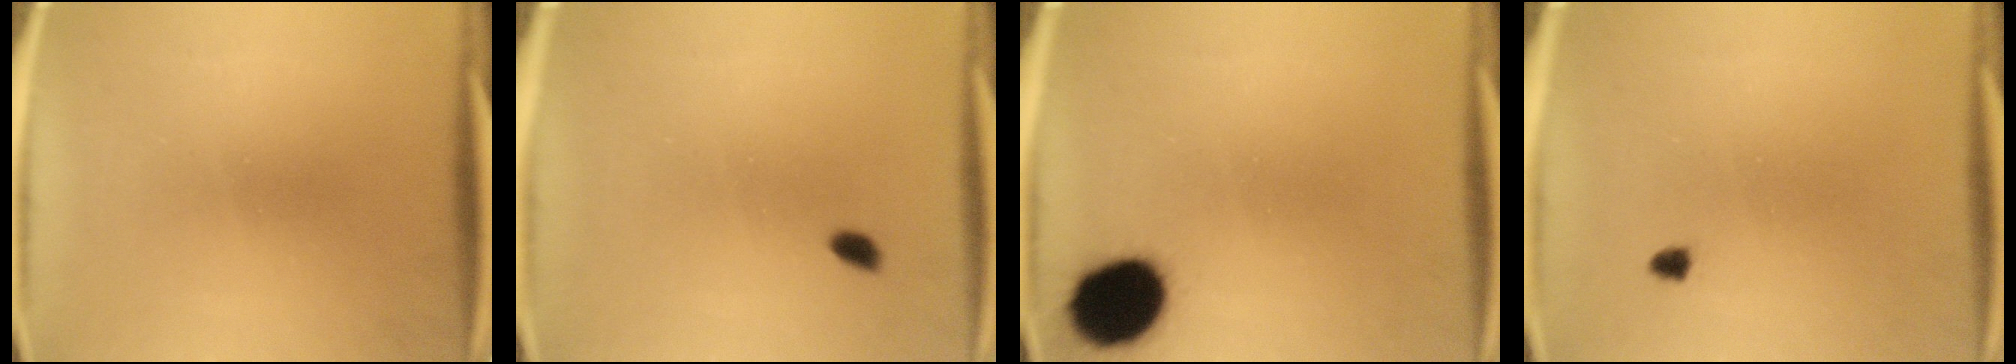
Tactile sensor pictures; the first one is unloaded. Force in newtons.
{"total": 1.4}
{"total": 14.6}
{"total": 1.0}